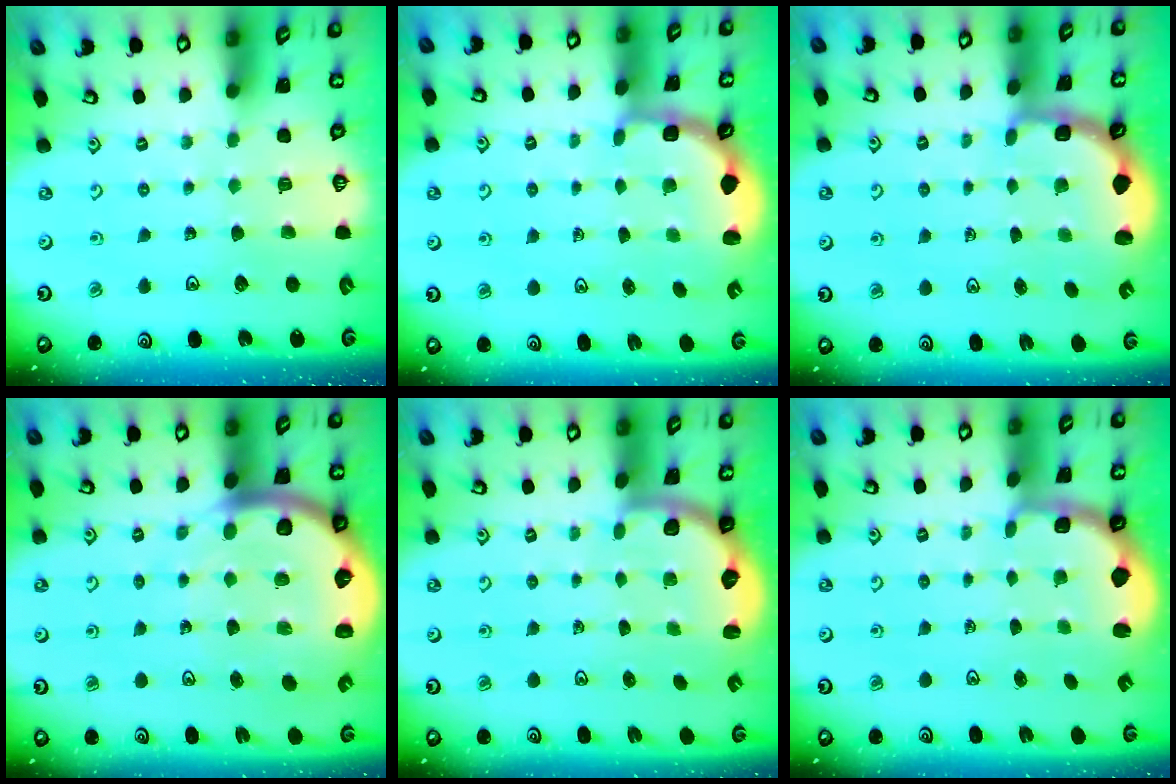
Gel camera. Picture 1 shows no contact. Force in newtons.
{"total": 2.8, "press": 2.3, "slide": 1.7}
{"total": 2.6, "press": 2.3, "slide": 1.3}
{"total": 11.1, "press": 10.9, "slide": 2.0}
{"total": 2.4, "press": 2.1, "slide": 1.3}
{"total": 2.4, "press": 1.1, "slide": 2.1}